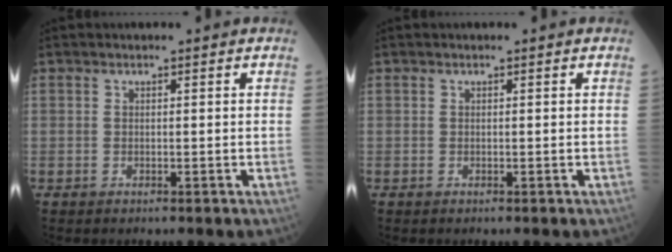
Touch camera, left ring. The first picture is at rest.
{"total": 0.0}